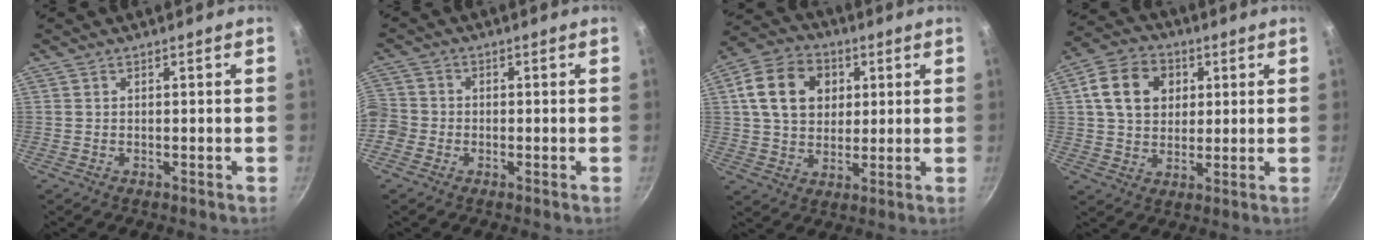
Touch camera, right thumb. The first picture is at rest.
{"total": 6.8, "force": [-2.0, 6.1, 2.4], "torque": [-0.051, 0.024, -0.053]}
{"total": 13.7, "force": [3.6, 10.6, 7.9], "torque": [-0.121, 0.007, 0.050]}
{"total": 11.6, "force": [3.1, 9.0, 6.5], "torque": [-0.097, 0.007, 0.041]}